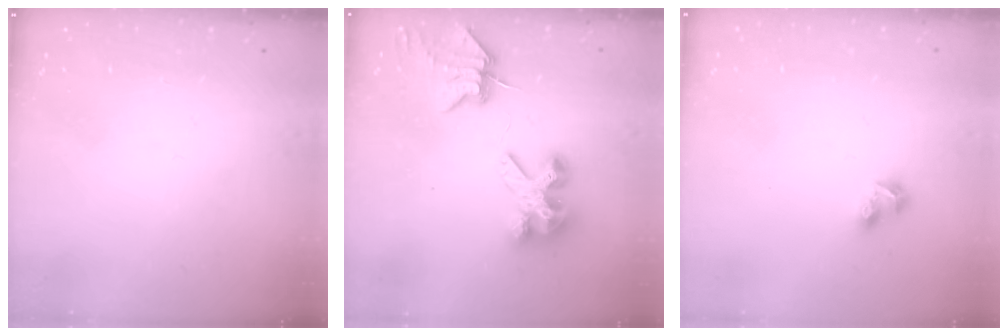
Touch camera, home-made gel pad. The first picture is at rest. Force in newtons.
{"total": 6.7, "press": 6.7, "slide": 0.9}
{"total": 3.9, "press": 3.8, "slide": 0.6}